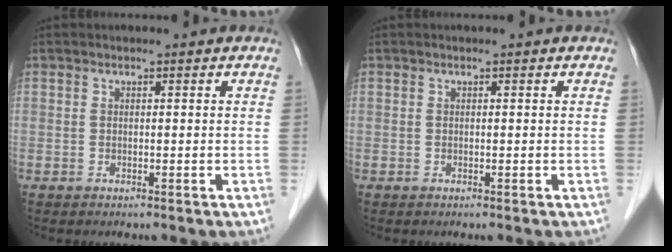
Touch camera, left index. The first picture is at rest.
{"total": 0.0}